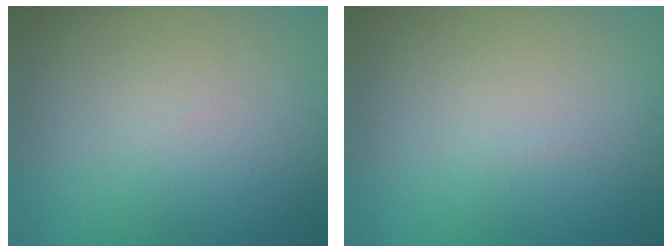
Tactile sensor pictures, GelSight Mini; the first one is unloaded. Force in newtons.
{"total": 0.0}